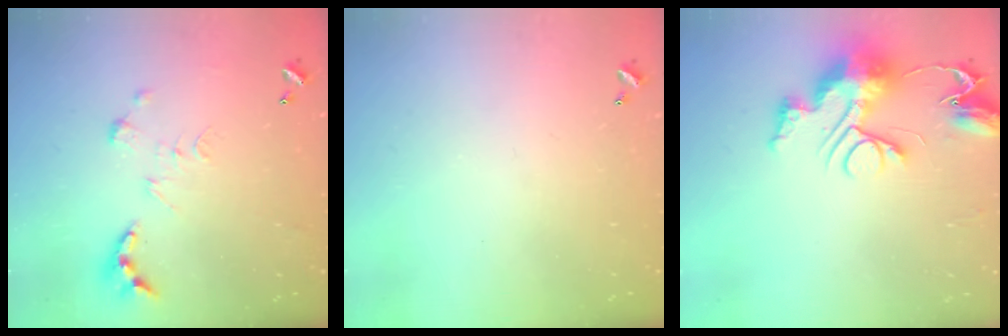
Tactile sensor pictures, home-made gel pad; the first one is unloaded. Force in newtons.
{"total": 0.0}
{"total": 12.5, "press": 12.4, "slide": 1.2}